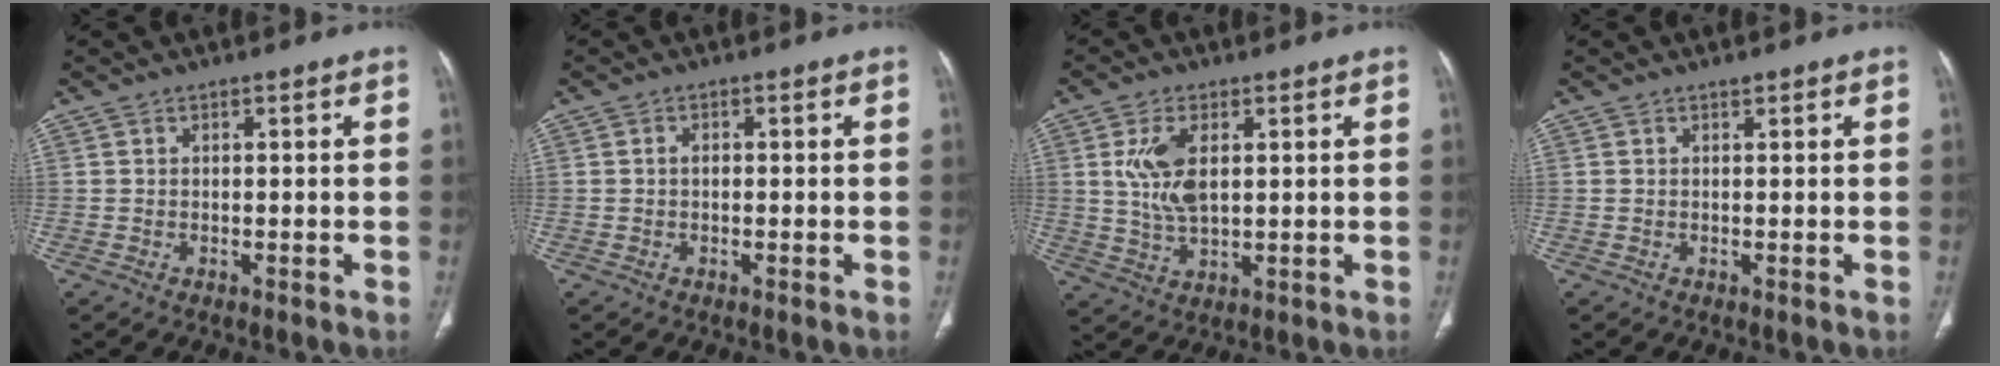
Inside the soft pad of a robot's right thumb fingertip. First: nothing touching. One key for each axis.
{"total": 1.0, "fx": 0.0, "fy": 0.7, "fz": 0.7, "tx": -0.004, "ty": 0.002, "tz": -0.004}
{"total": 8.1, "fx": 1.8, "fy": 4.2, "fz": 6.7, "tx": -0.137, "ty": -0.007, "tz": 0.040}
{"total": 0.5, "fx": 0.5, "fy": 0.2, "fz": 0.2, "tx": 0.004, "ty": -0.001, "tz": 0.006}